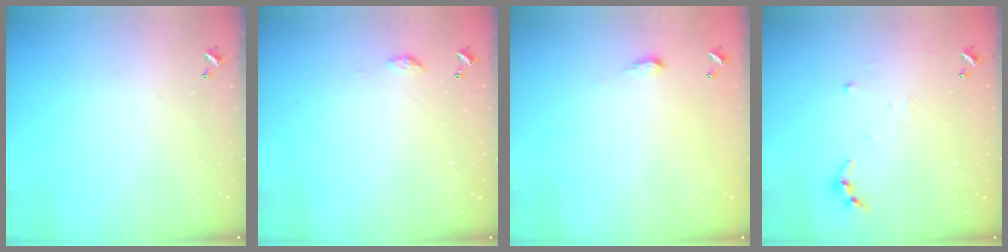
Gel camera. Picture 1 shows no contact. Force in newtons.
{"total": 3.4, "press": 3.4, "slide": 0.5}
{"total": 2.0, "press": 2.0, "slide": 0.3}
{"total": 6.1, "press": 6.1, "slide": 0.7}